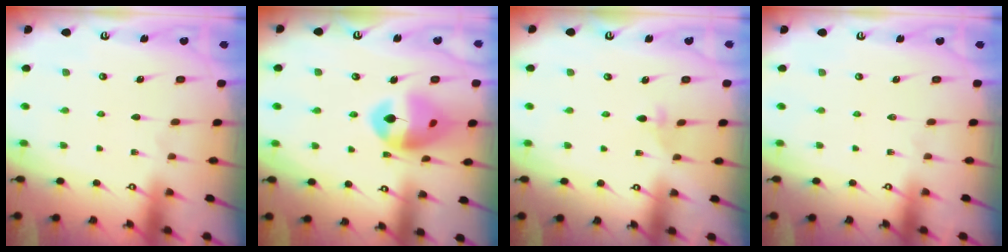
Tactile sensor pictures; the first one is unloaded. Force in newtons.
{"total": 14.3, "press": 14.1, "slide": 1.9}
{"total": 3.0, "press": 2.9, "slide": 0.5}
{"total": 0.0}